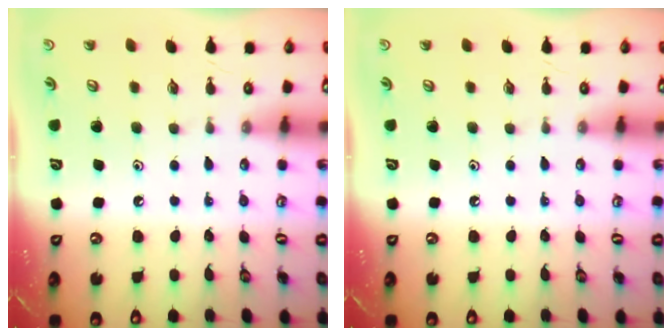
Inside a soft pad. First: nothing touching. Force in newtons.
{"total": 0.0}